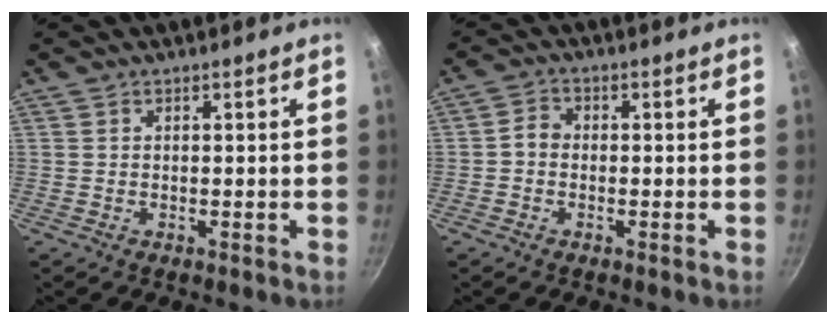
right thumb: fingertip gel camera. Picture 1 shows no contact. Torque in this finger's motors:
{"motor_torque": [0.64, 0.84, 0.31, 0.20, 0.03]}